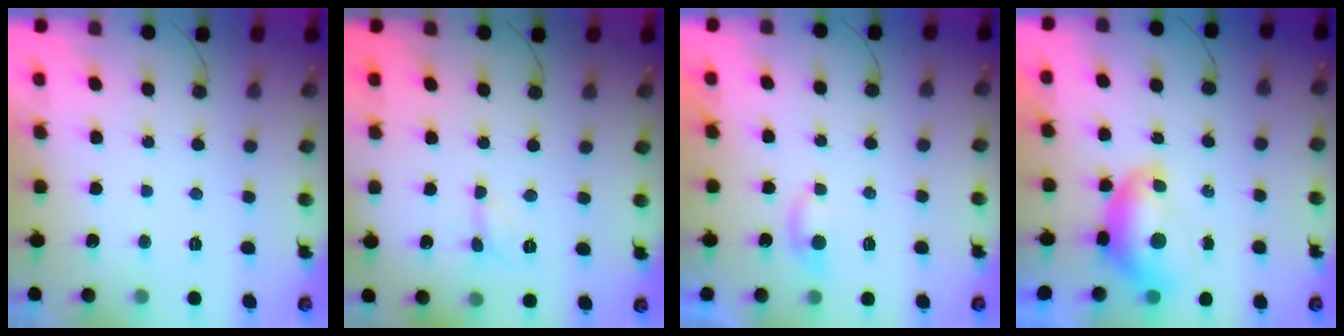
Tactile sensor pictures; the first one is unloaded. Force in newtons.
{"total": 2.9, "press": 2.9, "slide": 0.4}
{"total": 3.3, "press": 3.2, "slide": 0.5}
{"total": 7.5, "press": 7.5, "slide": 0.9}